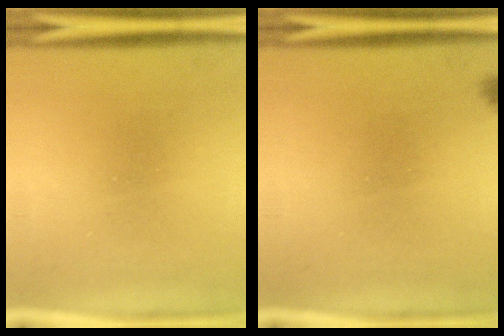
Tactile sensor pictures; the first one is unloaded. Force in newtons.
{"total": 1.0}